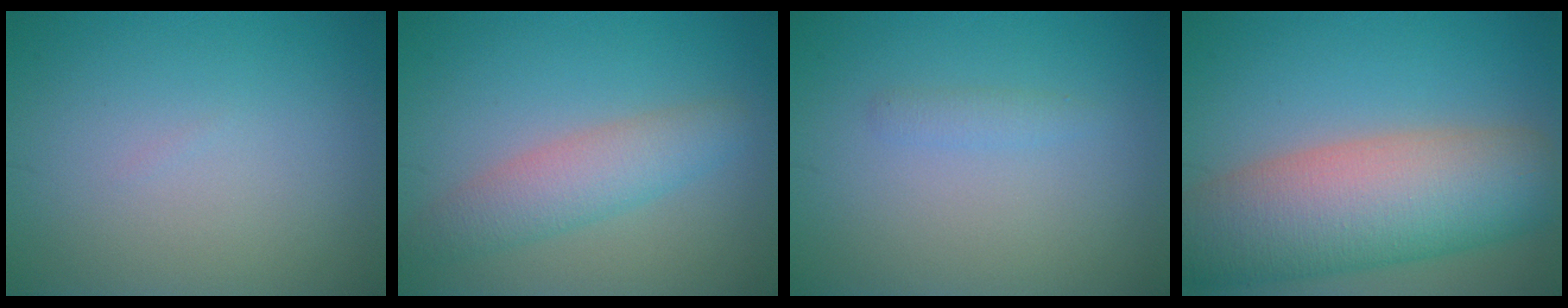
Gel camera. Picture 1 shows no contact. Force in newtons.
{"total": 3.8, "press": 3.8, "slide": 0.0}
{"total": 0.9, "press": 0.9, "slide": 0.0}
{"total": 11.6, "press": 11.6, "slide": 0.8}